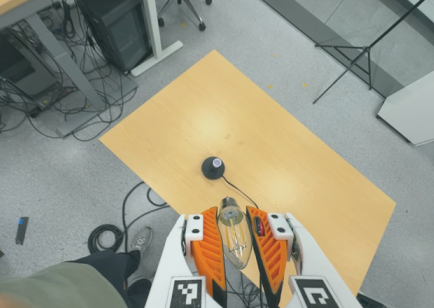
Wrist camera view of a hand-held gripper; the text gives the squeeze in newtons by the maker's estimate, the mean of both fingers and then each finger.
{"total": 21.3, "left": 22.7, "right": 19.8}